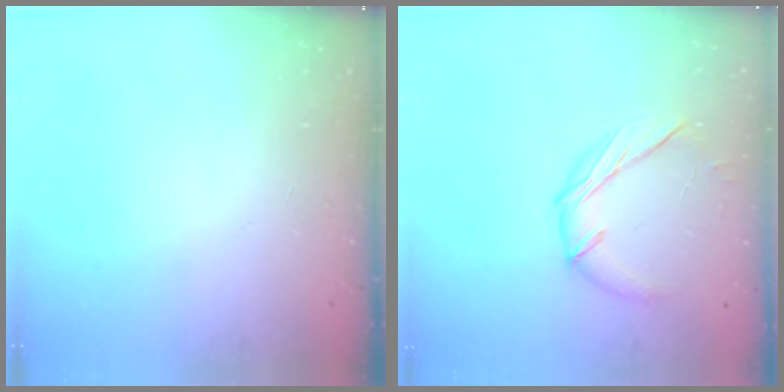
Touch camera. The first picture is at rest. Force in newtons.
{"total": 9.1, "press": 9.1, "slide": 0.4}